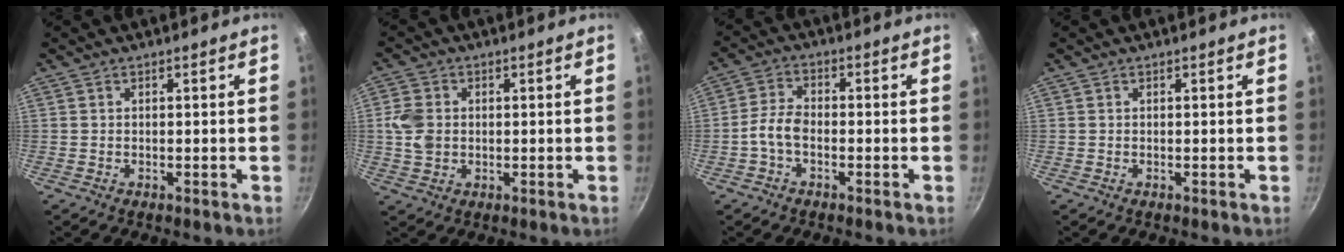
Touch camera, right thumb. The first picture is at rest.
{"total": 6.0, "force": [0.3, 4.8, 3.6], "torque": [-0.063, 0.002, 0.002]}
{"total": 4.5, "force": [-1.8, 2.5, 3.2], "torque": [-0.065, 0.024, -0.045]}
{"total": 0.0}